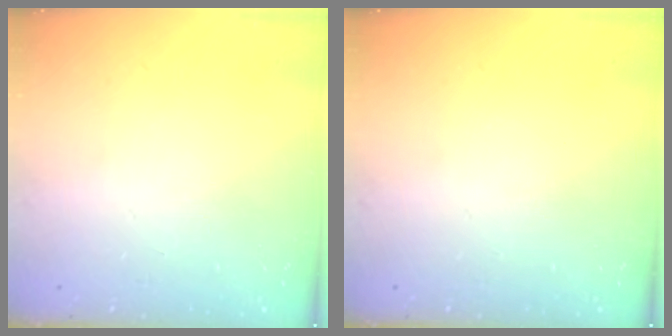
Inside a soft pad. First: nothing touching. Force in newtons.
{"total": 0.0}